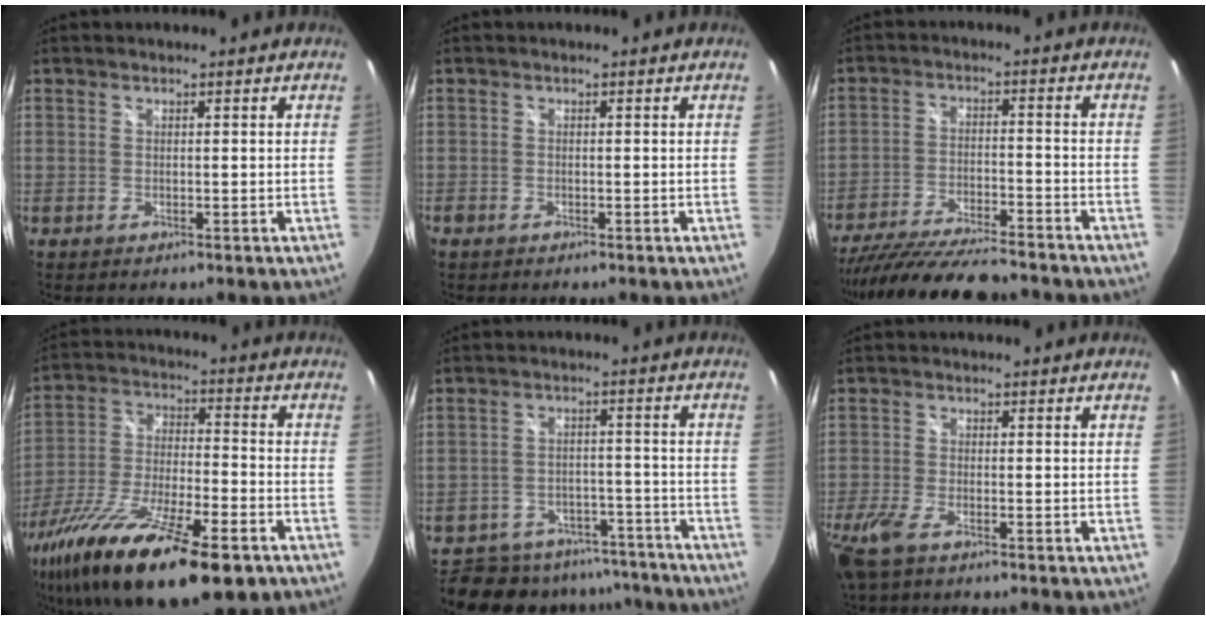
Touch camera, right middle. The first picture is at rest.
{"total": 1.3, "force": [-0.9, 0.8, 0.3], "torque": [-0.009, -0.002, -0.017]}
{"total": 18.3, "force": [-15.9, 3.1, 8.6], "torque": [-0.173, -0.034, -0.250]}
{"total": 26.3, "force": [-16.3, 7.6, 19.1], "torque": [-0.365, -0.061, -0.272]}
{"total": 14.3, "force": [-12.4, 6.2, 3.4], "torque": [-0.078, 0.020, -0.163]}
{"total": 7.0, "force": [-4.3, 2.6, 4.8], "torque": [-0.128, -0.023, -0.085]}